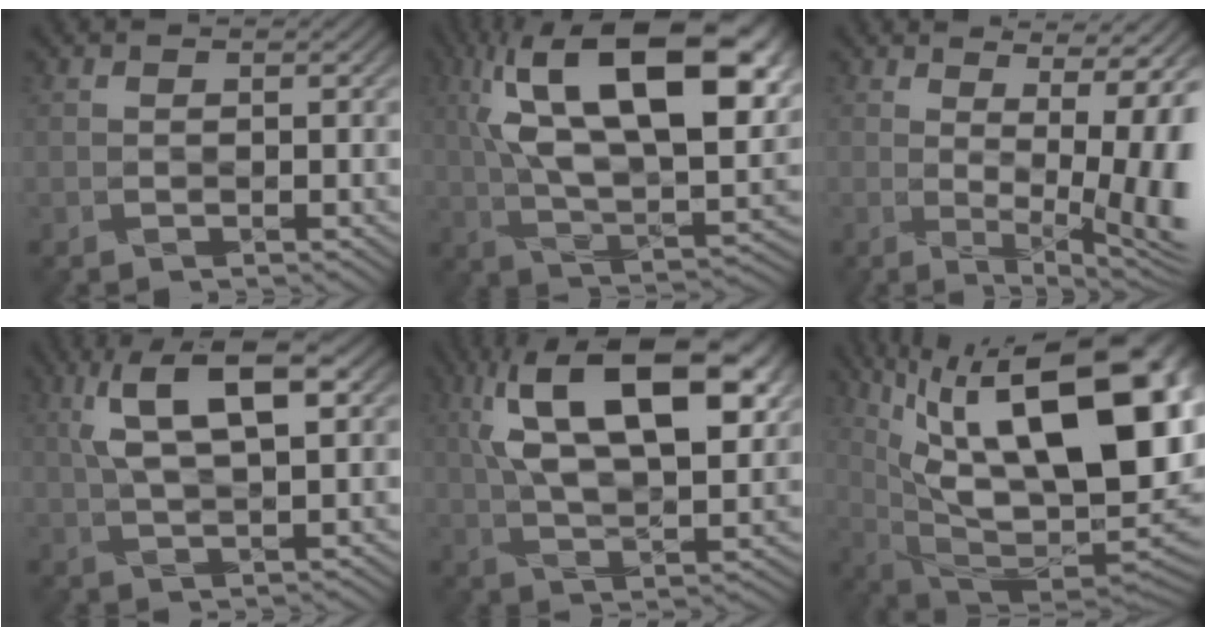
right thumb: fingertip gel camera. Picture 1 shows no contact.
{"total": 20.0, "force": [6.7, 8.9, 16.6], "torque": [-0.282, 0.021, 0.107]}
{"total": 12.8, "force": [0.1, 4.1, 12.2], "torque": [-0.145, 0.010, 0.022]}
{"total": 8.7, "force": [3.4, 2.7, 7.5], "torque": [-0.139, 0.011, 0.062]}
{"total": 17.1, "force": [6.2, 7.6, 14.0], "torque": [-0.244, 0.024, 0.093]}
{"total": 21.9, "force": [8.7, 8.7, 18.1], "torque": [-0.271, 0.048, 0.141]}